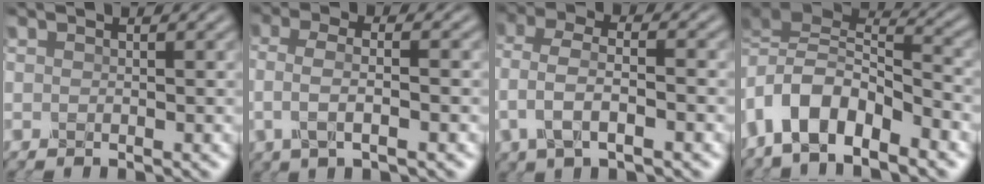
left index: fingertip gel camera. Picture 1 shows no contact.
{"total": 3.6, "force": [-0.6, 1.3, 3.3], "torque": [-0.072, 0.005, -0.016]}
{"total": 4.7, "force": [-1.3, 2.3, 3.9], "torque": [-0.087, 0.008, -0.030]}
{"total": 8.3, "force": [-3.5, 3.9, 6.5], "torque": [-0.112, 0.013, -0.078]}